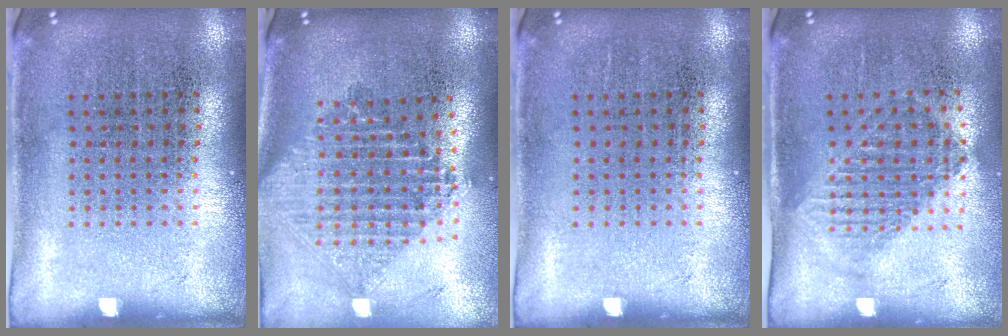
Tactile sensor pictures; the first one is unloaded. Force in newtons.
{"total": 2.2, "press": 1.7, "slide": 1.4}
{"total": 0.0}
{"total": 1.3, "press": 1.1, "slide": 0.6}